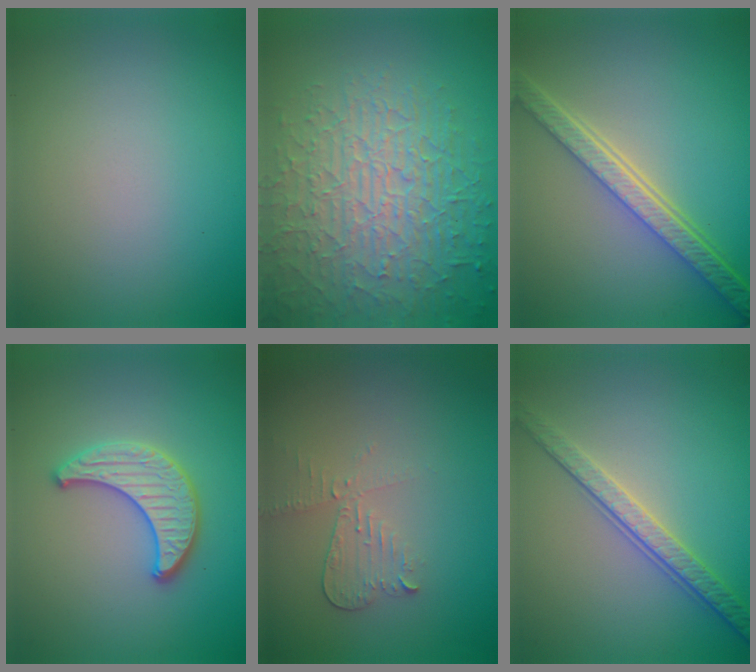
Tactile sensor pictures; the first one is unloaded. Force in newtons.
{"total": 8.6, "press": 6.1, "slide": 6.1}
{"total": 5.7, "press": 4.4, "slide": 3.7}
{"total": 3.3, "press": 3.3, "slide": 0.4}
{"total": 2.2, "press": 2.2, "slide": 0.2}
{"total": 3.6, "press": 3.3, "slide": 1.4}